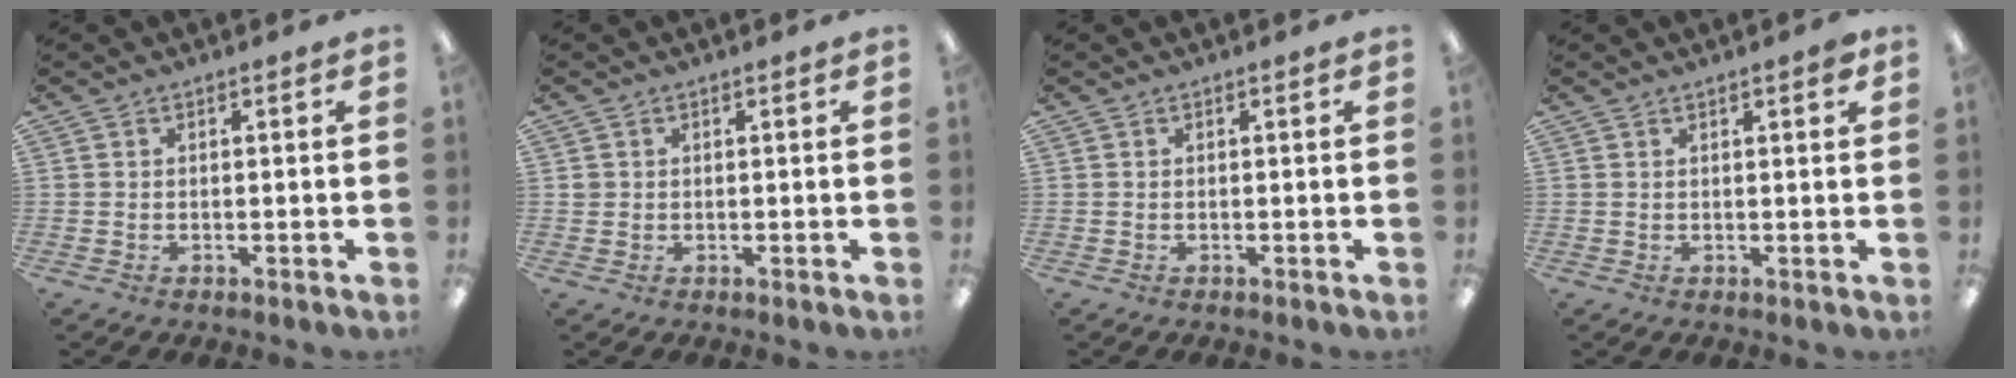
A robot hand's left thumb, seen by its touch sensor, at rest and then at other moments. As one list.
[{"total": 1.1, "force": [0.1, 1.1, 0.1], "torque": [-0.002, 0.006, 0.001]}, {"total": 0.0}, {"total": 1.8, "force": [1.3, 0.4, 1.2], "torque": [-0.018, -0.001, 0.019]}]